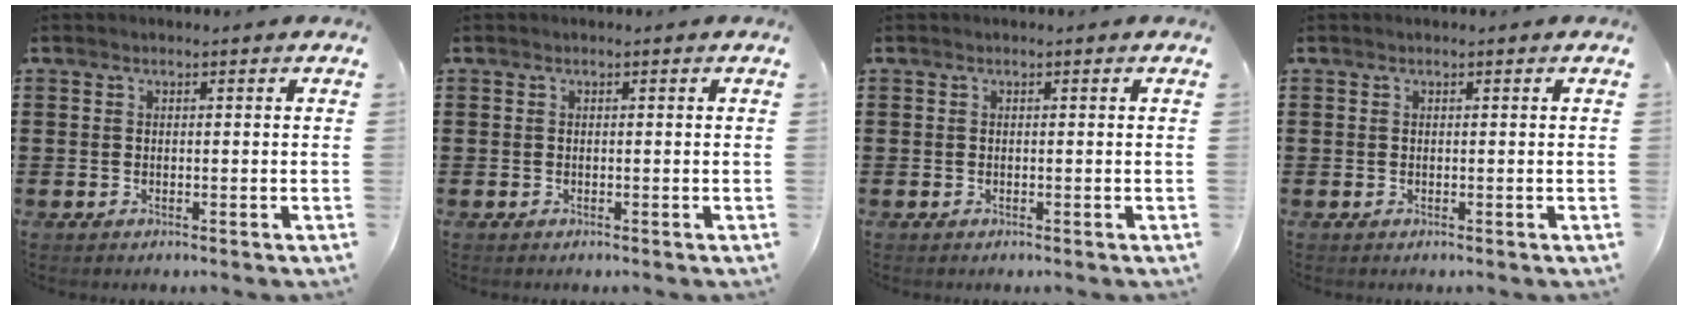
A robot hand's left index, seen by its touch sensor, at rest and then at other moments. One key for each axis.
{"total": 0.0}
{"total": 0.0}
{"total": 0.0}